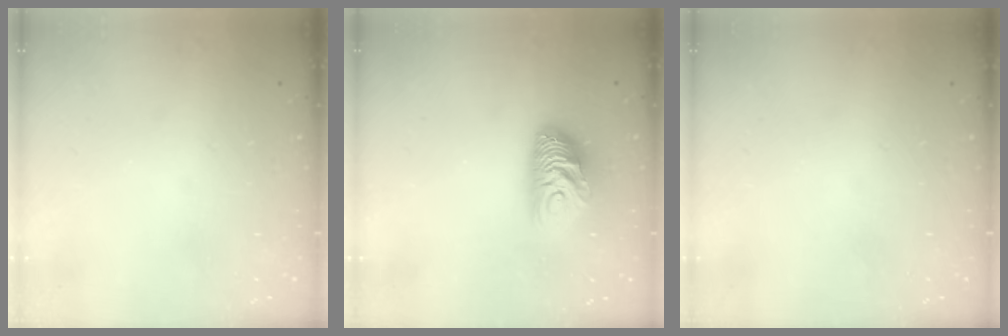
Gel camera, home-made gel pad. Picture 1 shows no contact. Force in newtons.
{"total": 10.7, "press": 10.6, "slide": 0.8}
{"total": 0.0}